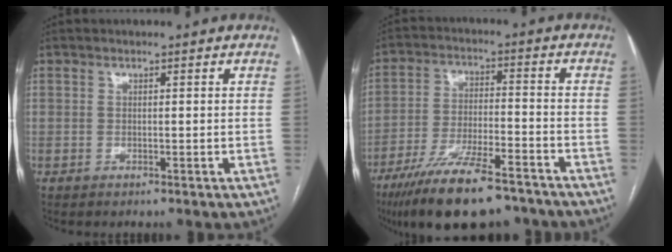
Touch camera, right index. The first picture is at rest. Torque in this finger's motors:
{"motor_torque": [0.97, -1.16, 0.76, 0.21]}